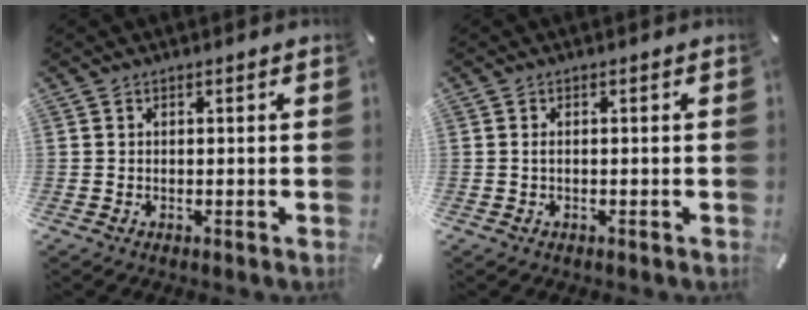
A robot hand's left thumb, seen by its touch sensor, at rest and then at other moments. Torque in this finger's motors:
{"motor_torque": [-0.03, -0.09, 0.13, 0.06, -0.01]}